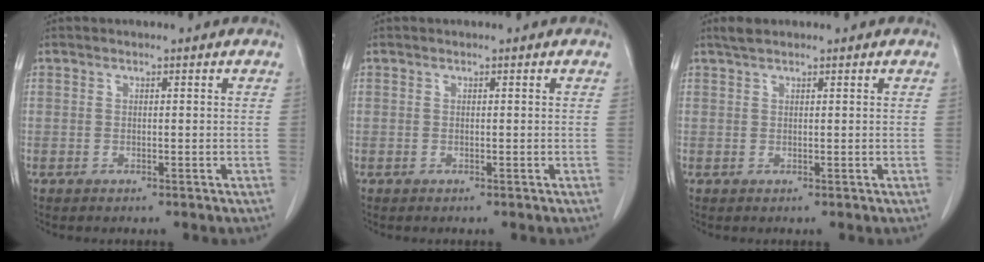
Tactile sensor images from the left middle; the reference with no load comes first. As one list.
[{"total": 0.0}, {"total": 1.8, "force": [1.5, 0.4, 0.9], "torque": [-0.023, 0.013, 0.031]}]